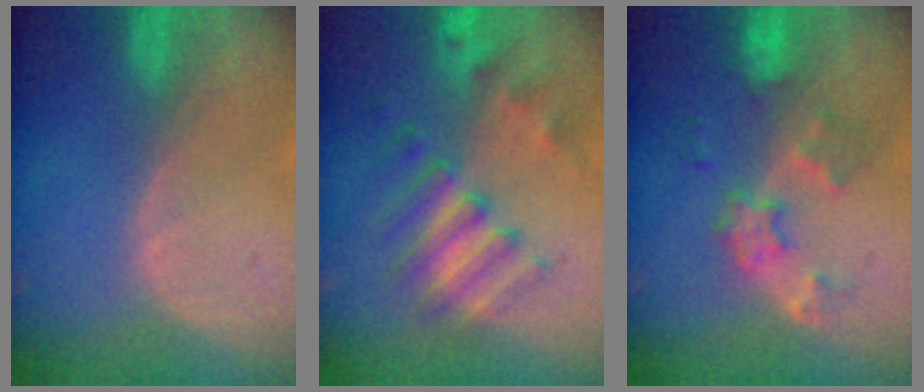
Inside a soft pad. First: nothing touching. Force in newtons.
{"total": 8.8, "press": 8.1, "slide": 3.4}
{"total": 6.0, "press": 5.5, "slide": 2.4}